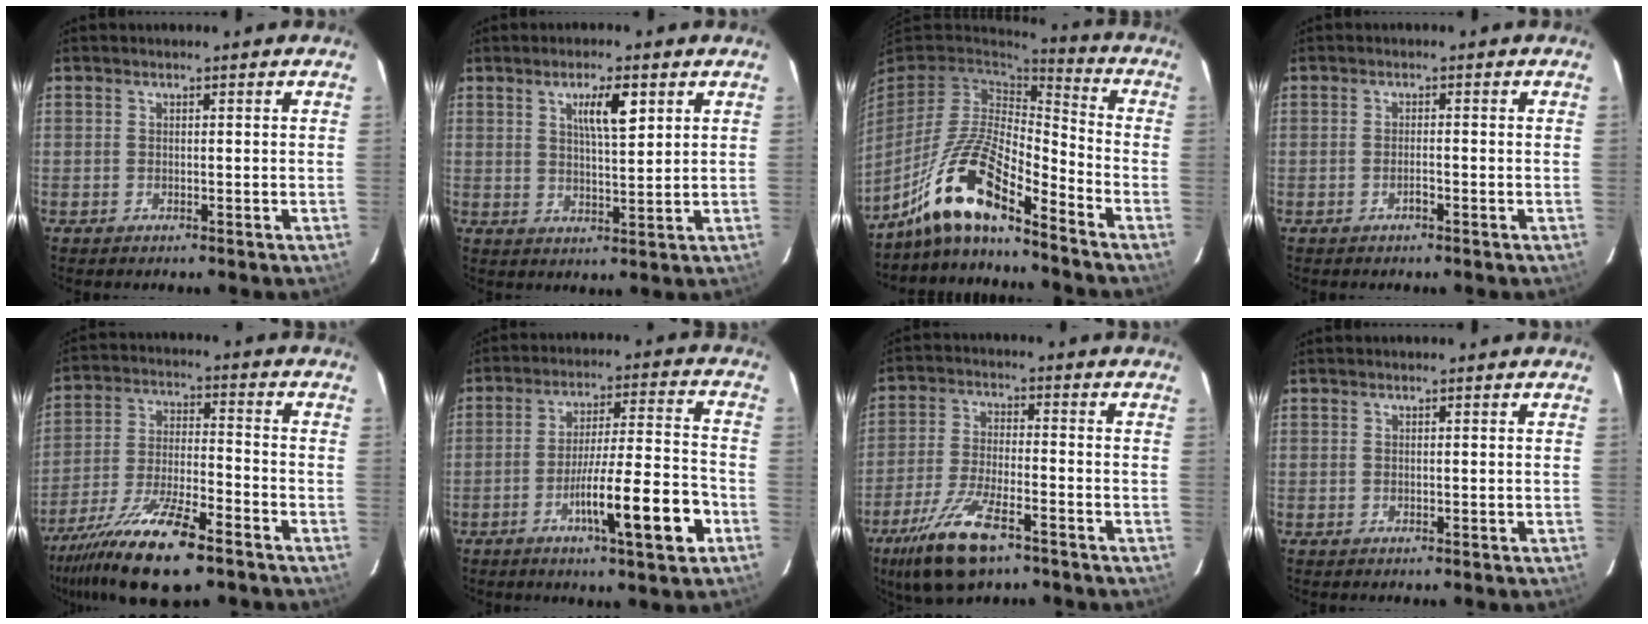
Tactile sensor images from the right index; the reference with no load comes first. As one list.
[{"total": 5.7, "force": [2.5, 1.0, 5.0], "torque": [-0.086, 0.002, 0.044]}, {"total": 14.0, "force": [-10.2, 2.4, 9.3], "torque": [-0.181, 0.008, -0.188]}, {"total": 1.2, "force": [-0.8, 0.1, 0.9], "torque": [-0.018, 0.001, -0.014]}, {"total": 15.5, "force": [-10.6, 3.0, 10.8], "torque": [-0.206, -0.023, -0.189]}, {"total": 13.5, "force": [-5.7, 0.6, 12.2], "torque": [-0.198, 0.000, -0.089]}, {"total": 11.2, "force": [-7.2, 2.7, 8.1], "torque": [-0.166, -0.022, -0.127]}, {"total": 0.0}]